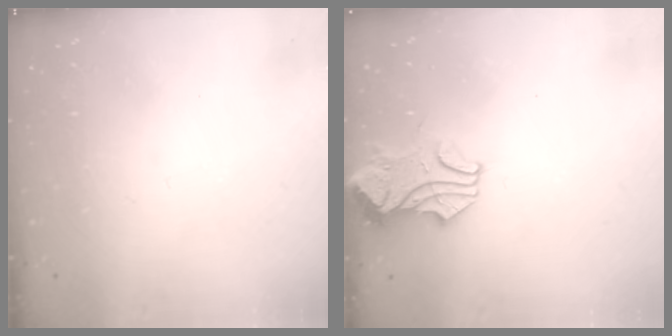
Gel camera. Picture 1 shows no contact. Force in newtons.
{"total": 1.7, "press": 1.5, "slide": 0.8}